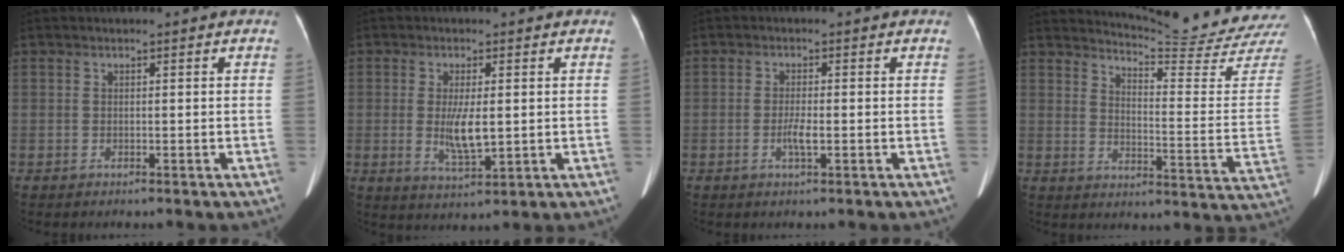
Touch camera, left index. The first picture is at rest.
{"total": 5.3, "force": [0.0, 1.3, 5.1], "torque": [-0.101, -0.014, 0.004]}
{"total": 2.3, "force": [-0.7, 0.3, 2.1], "torque": [-0.043, -0.003, -0.013]}
{"total": 19.2, "force": [18.6, -2.6, 3.7], "torque": [-0.065, -0.155, 0.218]}